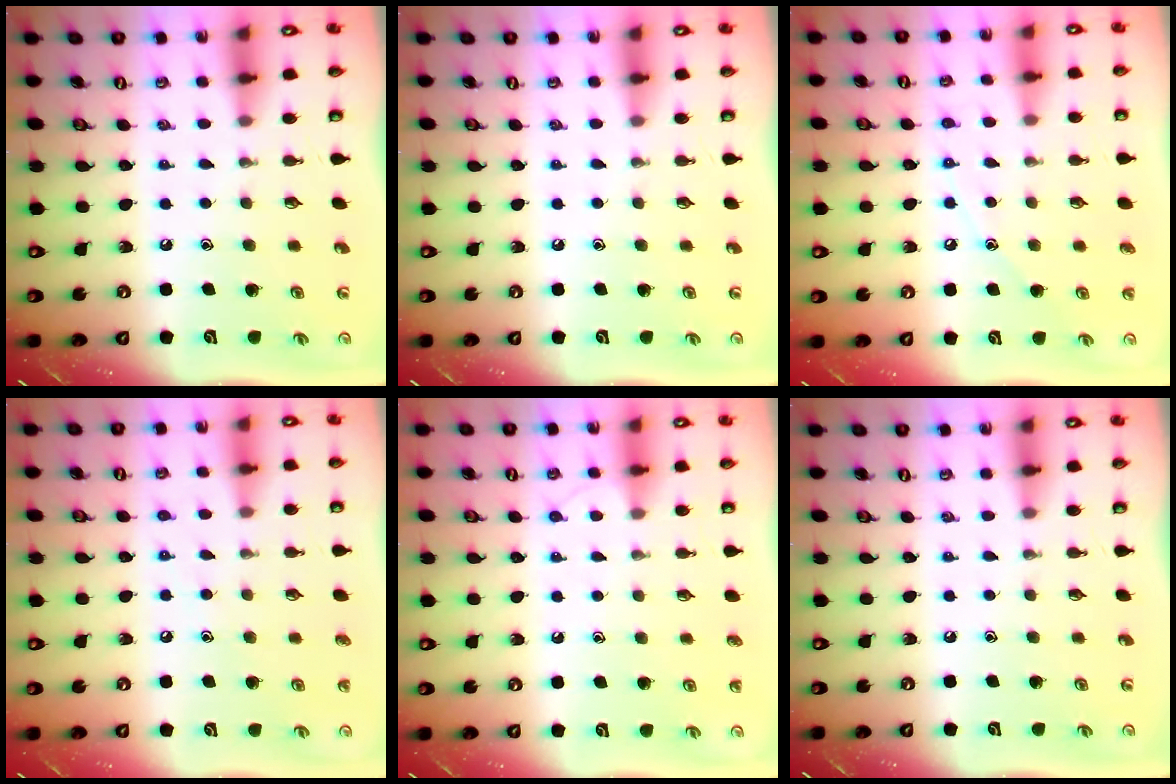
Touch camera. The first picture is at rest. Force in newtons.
{"total": 0.0}
{"total": 6.5, "press": 6.5, "slide": 0.3}
{"total": 6.5, "press": 6.5, "slide": 0.7}
{"total": 5.2, "press": 5.2, "slide": 0.6}
{"total": 0.0}